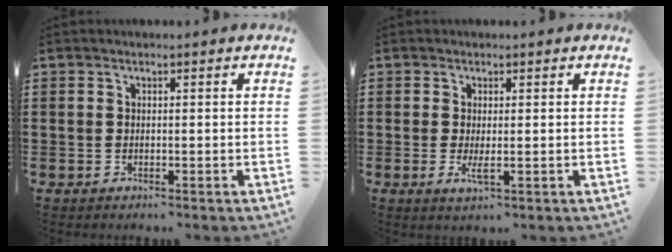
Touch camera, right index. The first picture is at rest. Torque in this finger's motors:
{"motor_torque": [1.67, 0.47, -0.01, -0.01]}